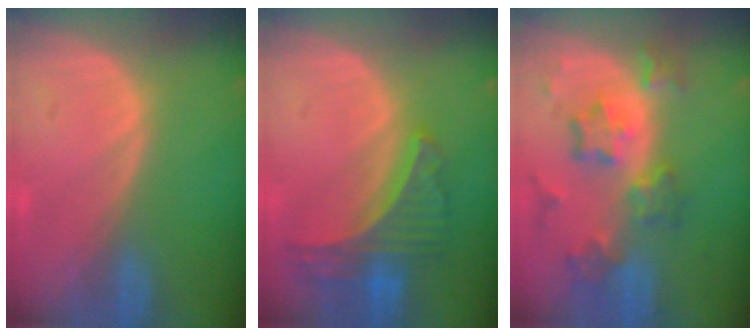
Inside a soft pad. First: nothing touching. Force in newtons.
{"total": 7.8, "press": 6.9, "slide": 3.6}
{"total": 8.6, "press": 7.6, "slide": 4.1}